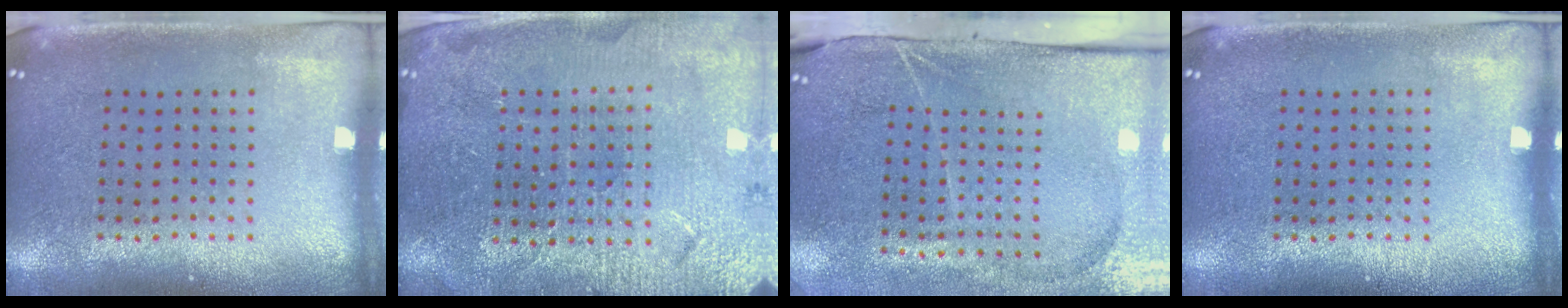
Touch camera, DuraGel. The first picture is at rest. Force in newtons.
{"total": 4.2, "press": 4.0, "slide": 1.3}
{"total": 4.3, "press": 3.5, "slide": 2.6}
{"total": 0.0}